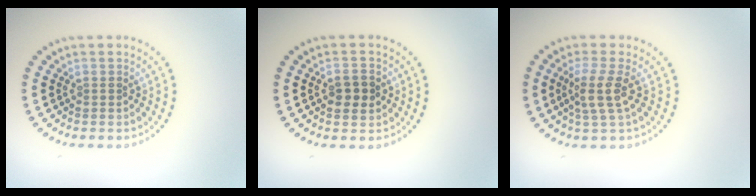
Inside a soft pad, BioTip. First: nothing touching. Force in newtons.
{"total": 2.3, "press": 2.3, "slide": 0.2}
{"total": 2.9, "press": 2.3, "slide": 1.7}